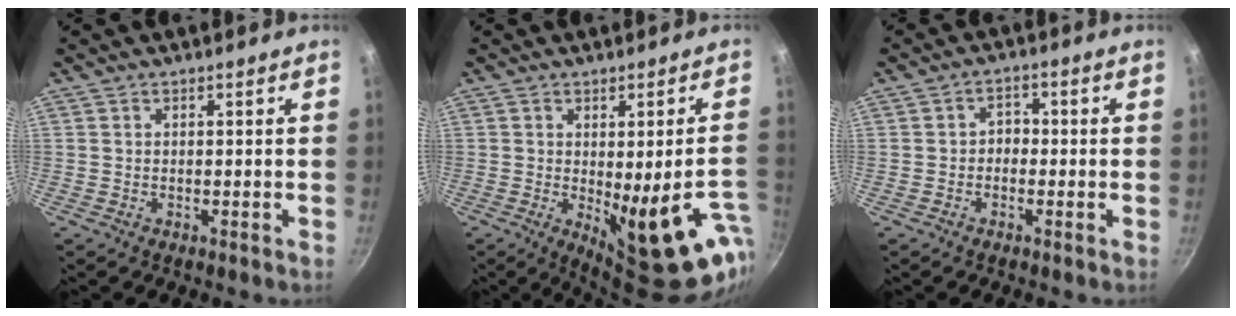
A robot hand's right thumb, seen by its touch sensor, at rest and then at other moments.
{"total": 17.9, "force": [-4.9, 5.7, 16.2], "torque": [-0.176, -0.019, -0.043]}
{"total": 2.6, "force": [-0.8, 2.0, 1.3], "torque": [-0.005, 0.012, -0.017]}